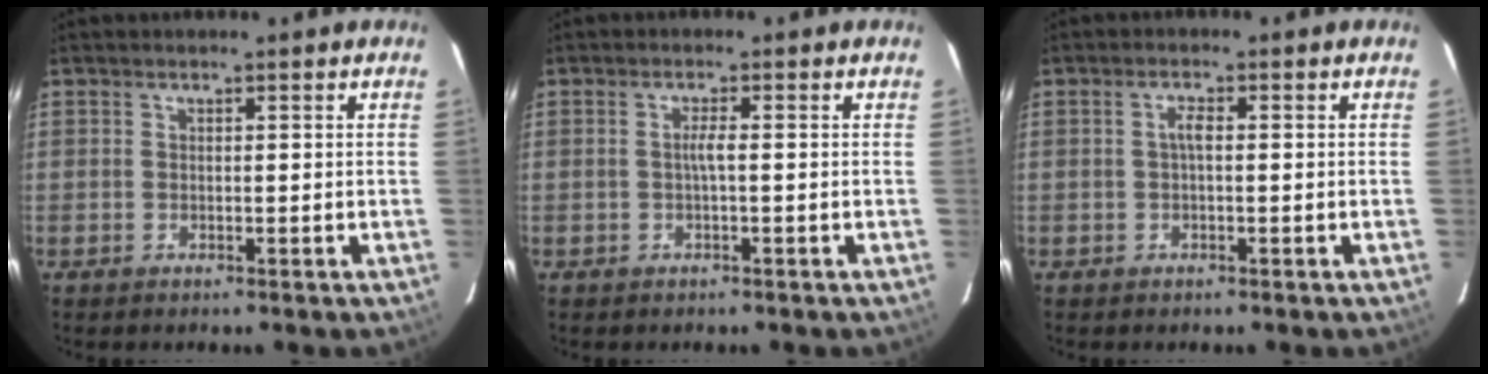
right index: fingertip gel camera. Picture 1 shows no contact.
{"total": 1.6, "force": [-0.3, -0.2, 1.6], "torque": [-0.028, 0.002, -0.007]}
{"total": 1.6, "force": [-0.1, 0.5, 1.6], "torque": [-0.031, 0.006, -0.003]}